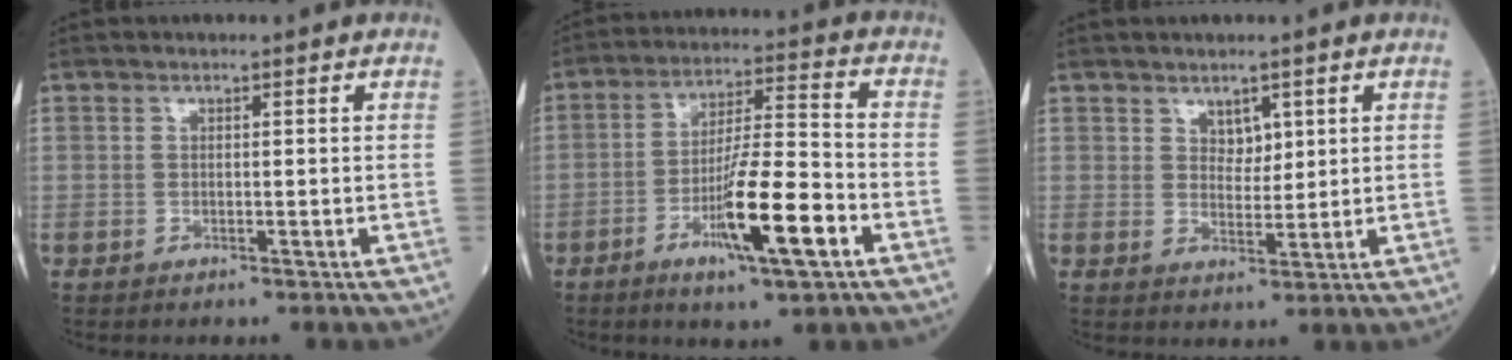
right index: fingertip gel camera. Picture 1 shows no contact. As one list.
[{"total": 12.5, "force": [-5.3, 0.9, 11.3], "torque": [-0.199, -0.010, -0.089]}, {"total": 2.8, "force": [1.6, 1.6, 1.6], "torque": [-0.024, -0.001, 0.034]}]